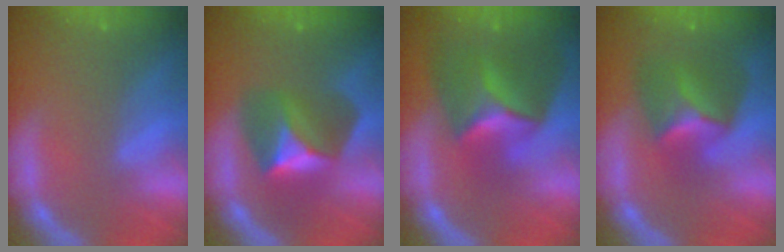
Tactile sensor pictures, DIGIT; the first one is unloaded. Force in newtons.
{"total": 6.4}
{"total": 8.4}
{"total": 5.9}